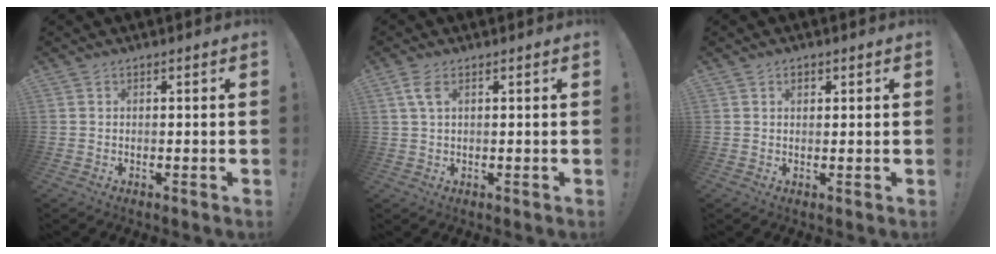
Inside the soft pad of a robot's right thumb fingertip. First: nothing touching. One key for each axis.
{"total": 4.0, "fx": 1.5, "fy": 1.9, "fz": 3.2, "tx": -0.058, "ty": 0.001, "tz": 0.027}
{"total": 1.6, "fx": 0.8, "fy": 1.1, "fz": 0.9, "tx": -0.004, "ty": -0.002, "tz": 0.011}